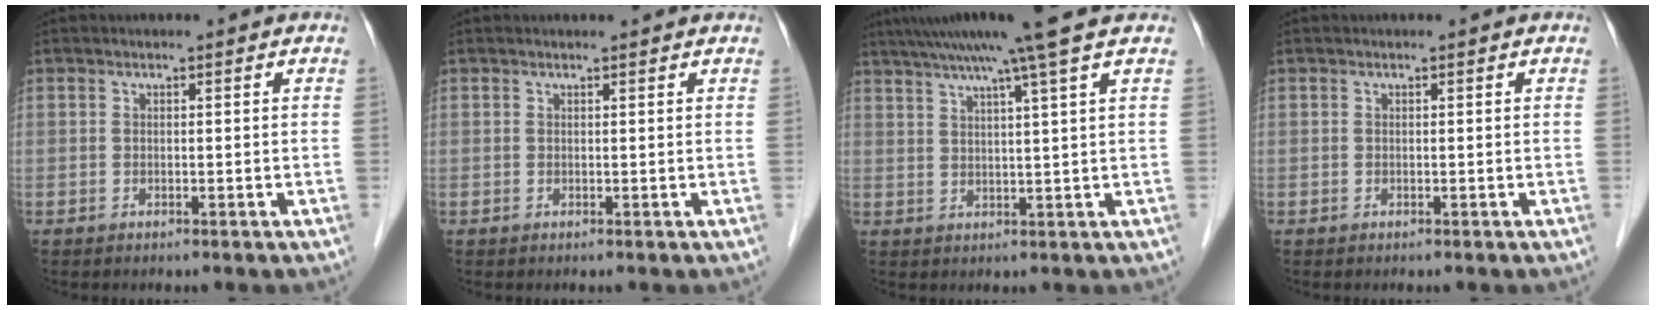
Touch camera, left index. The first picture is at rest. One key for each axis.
{"total": 1.2, "fx": 1.2, "fy": 0.1, "fz": 0.2, "tx": -0.012, "ty": 0.007, "tz": 0.014}
{"total": 10.5, "fx": 7.9, "fy": -2.0, "fz": 6.7, "tx": -0.110, "ty": 0.017, "tz": 0.109}
{"total": 0.0}